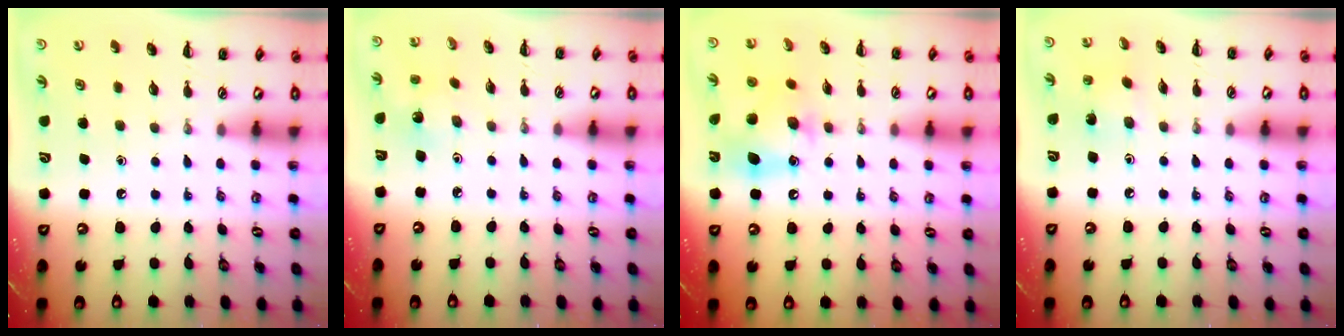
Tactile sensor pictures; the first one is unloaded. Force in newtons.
{"total": 1.9, "press": 1.8, "slide": 0.6}
{"total": 11.8, "press": 11.7, "slide": 1.6}
{"total": 1.6, "press": 1.5, "slide": 0.6}